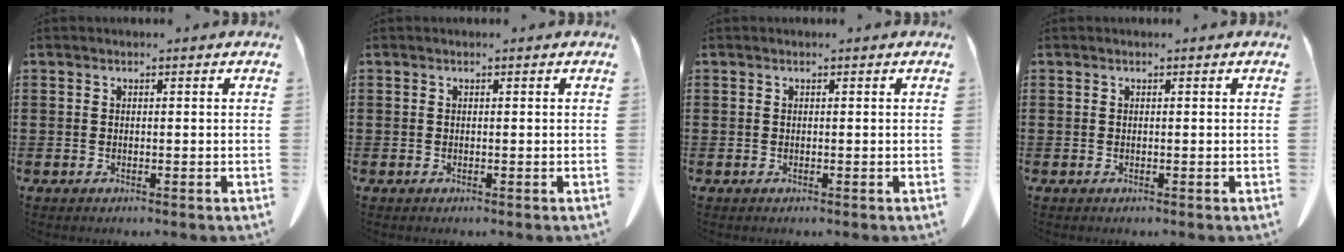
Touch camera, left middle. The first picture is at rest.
{"total": 0.0}
{"total": 0.0}
{"total": 0.0}